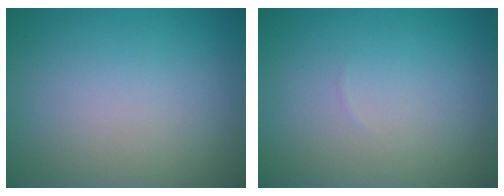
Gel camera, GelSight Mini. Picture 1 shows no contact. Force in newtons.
{"total": 0.0}